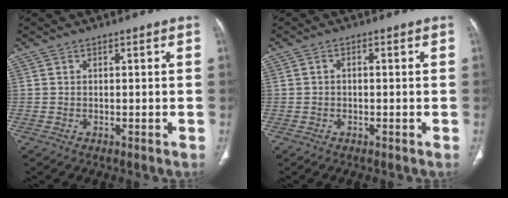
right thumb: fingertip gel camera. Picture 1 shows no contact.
{"total": 0.9, "force": [-0.2, 0.6, 0.6], "torque": [-0.008, 0.002, -0.006]}